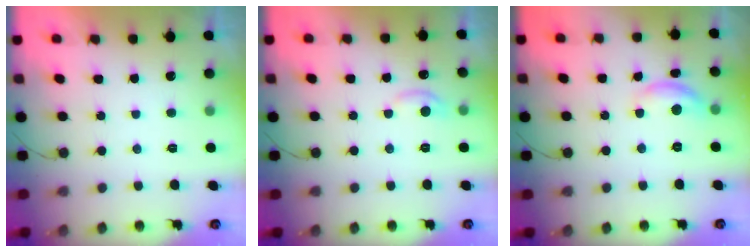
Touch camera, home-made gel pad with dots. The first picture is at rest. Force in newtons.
{"total": 7.4, "press": 7.3, "slide": 0.8}
{"total": 9.5, "press": 9.5, "slide": 0.4}